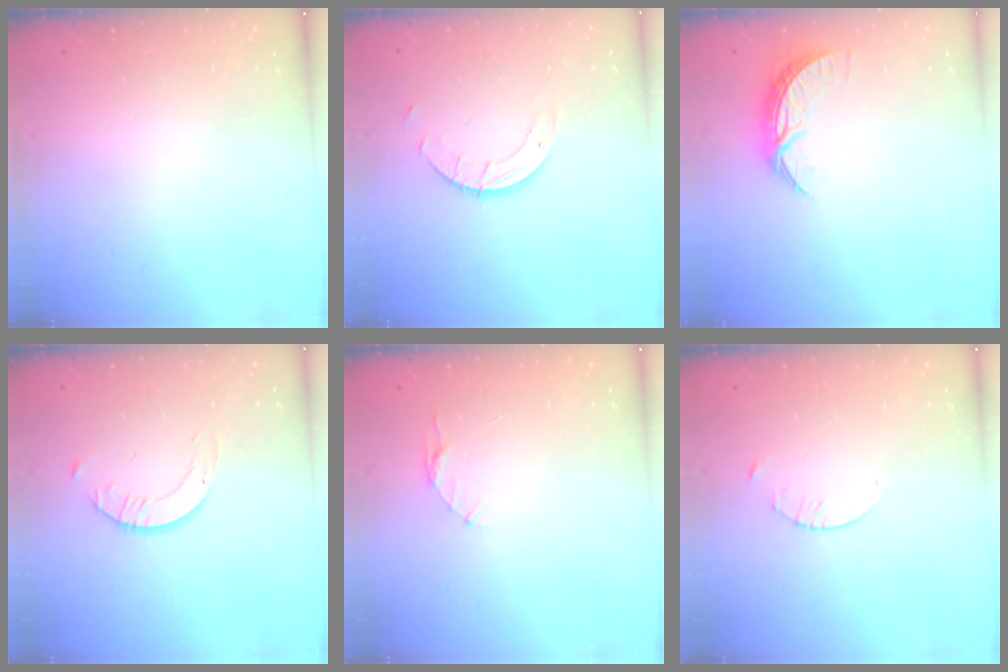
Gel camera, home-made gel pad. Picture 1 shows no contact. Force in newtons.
{"total": 4.9, "press": 4.9, "slide": 0.4}
{"total": 7.6, "press": 7.6, "slide": 0.1}
{"total": 2.0, "press": 2.0, "slide": 0.2}
{"total": 3.5, "press": 3.5, "slide": 0.3}
{"total": 1.7, "press": 1.6, "slide": 0.2}